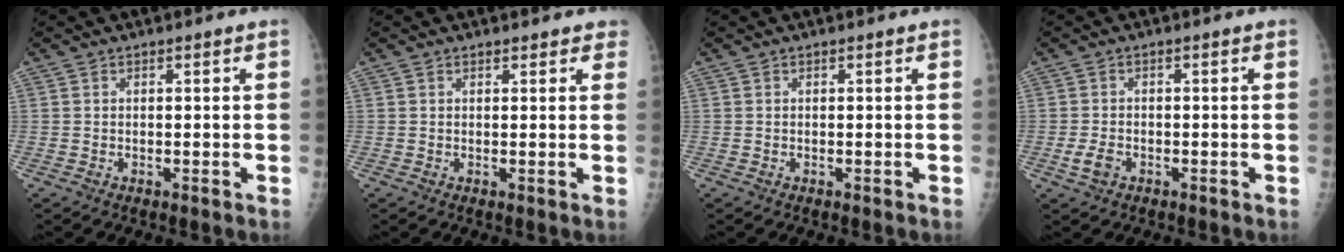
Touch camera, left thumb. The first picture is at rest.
{"total": 2.1, "force": [1.8, 1.0, 0.4], "torque": [0.021, -0.003, 0.012]}
{"total": 0.0}
{"total": 2.8, "force": [-1.3, 1.8, 1.6], "torque": [-0.035, 0.002, -0.021]}